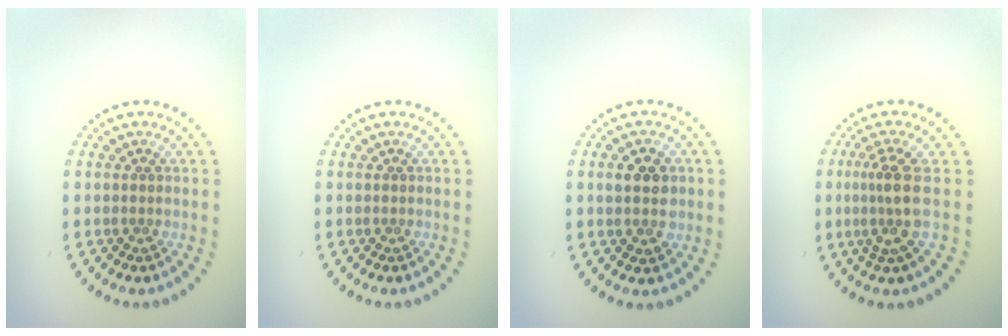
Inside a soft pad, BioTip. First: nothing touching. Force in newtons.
{"total": 0.0}
{"total": 2.8, "press": 2.8, "slide": 0.4}
{"total": 3.2, "press": 2.3, "slide": 2.2}